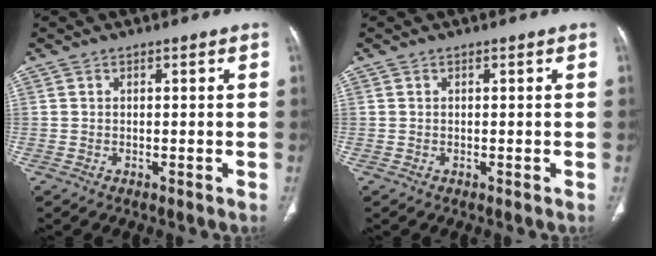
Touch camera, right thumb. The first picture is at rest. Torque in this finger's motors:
{"motor_torque": [0.08, 0.08, 0.00, 0.00, 0.00]}